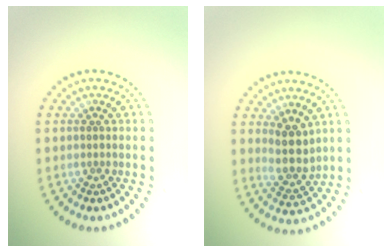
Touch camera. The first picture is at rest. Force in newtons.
{"total": 3.0, "press": 2.5, "slide": 1.6}